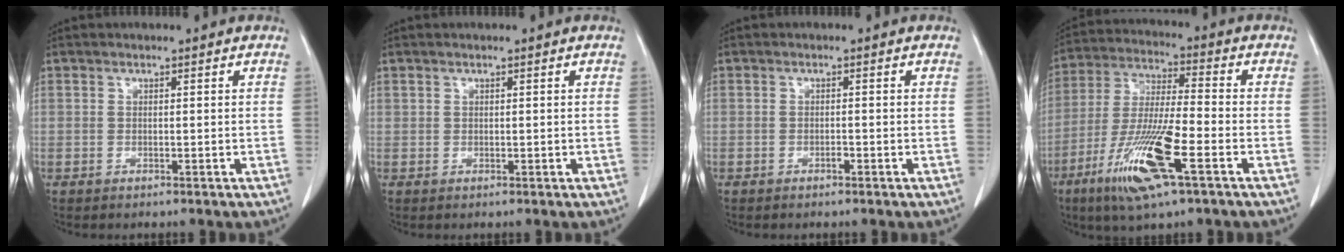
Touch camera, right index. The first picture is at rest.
{"total": 0.9, "force": [0.8, 0.4, 0.1], "torque": [0.002, 0.000, 0.016]}
{"total": 0.5, "force": [-0.4, 0.1, 0.4], "torque": [-0.009, 0.001, -0.006]}
{"total": 14.6, "force": [-6.8, 1.4, 12.9], "torque": [-0.262, -0.025, -0.123]}